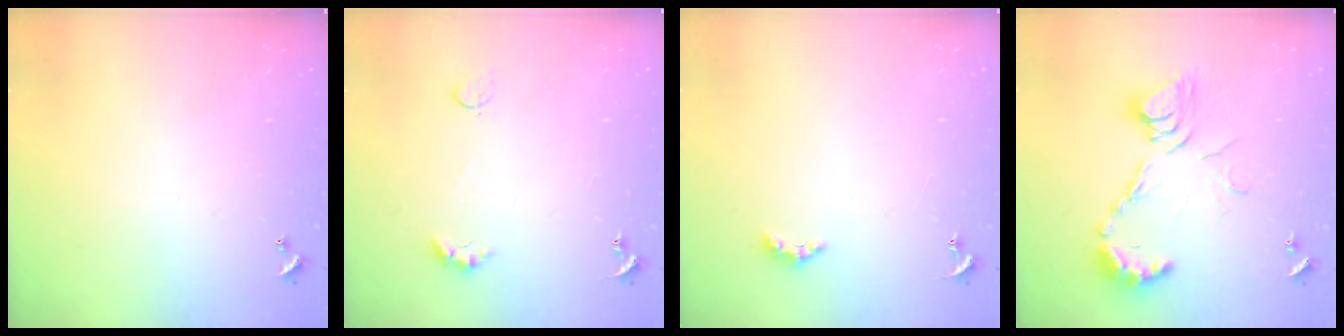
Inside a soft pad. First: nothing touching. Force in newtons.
{"total": 2.8, "press": 2.7, "slide": 0.5}
{"total": 2.8, "press": 2.7, "slide": 0.6}
{"total": 14.1, "press": 14.1, "slide": 0.7}